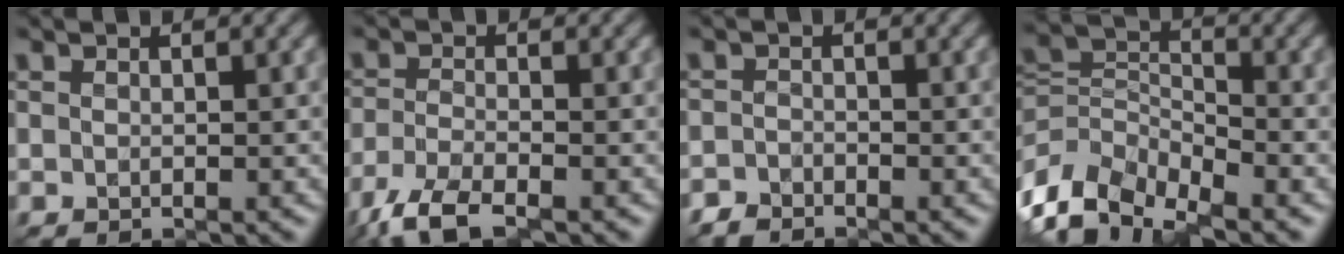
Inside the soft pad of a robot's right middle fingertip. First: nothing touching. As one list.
[{"total": 4.9, "force": [-3.6, 1.3, 3.1], "torque": [-0.072, -0.013, -0.078]}, {"total": 1.5, "force": [-1.4, 0.5, 0.1], "torque": [0.000, 0.002, -0.030]}, {"total": 7.5, "force": [-4.2, 4.1, 4.7], "torque": [-0.091, -0.010, -0.093]}]